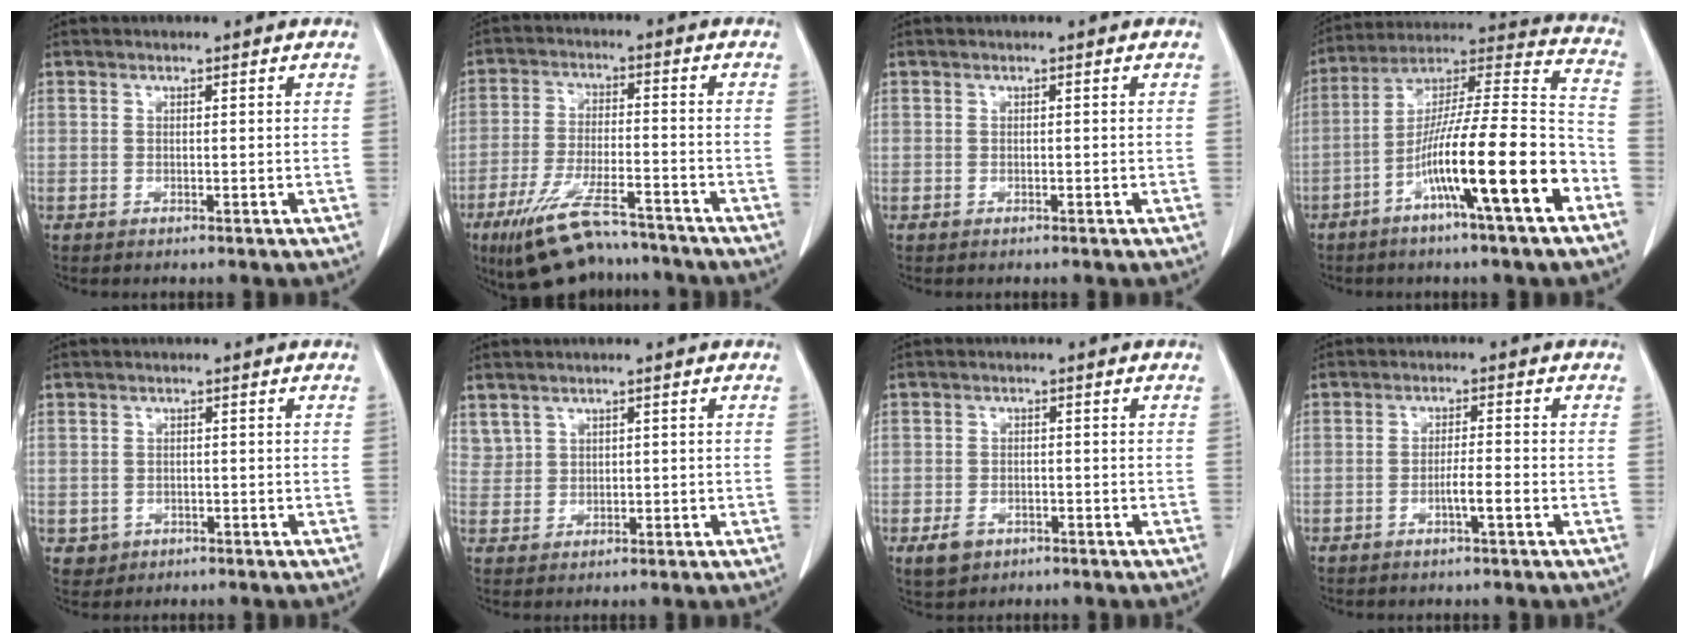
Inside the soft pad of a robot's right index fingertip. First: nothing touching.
{"total": 13.3, "force": [-10.7, 3.1, 7.4], "torque": [-0.139, -0.013, -0.175]}
{"total": 0.0}
{"total": 19.0, "force": [-8.2, 0.6, 17.1], "torque": [-0.287, -0.003, -0.143]}
{"total": 2.1, "force": [-0.5, 2.0, 0.1], "torque": [0.003, 0.007, -0.002]}
{"total": 2.5, "force": [1.7, 1.8, 0.4], "torque": [-0.005, 0.006, 0.039]}
{"total": 3.1, "force": [-1.6, 2.3, 1.4], "torque": [-0.024, 0.002, -0.017]}
{"total": 3.0, "force": [-1.2, -0.1, 2.7], "torque": [-0.045, 0.000, -0.022]}